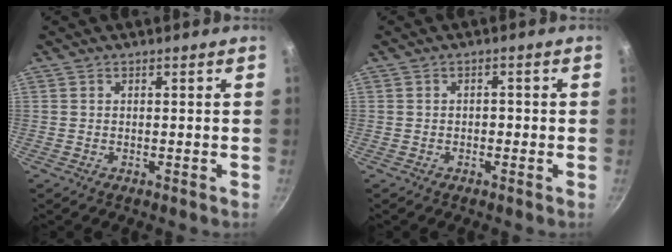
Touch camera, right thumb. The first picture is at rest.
{"total": 1.3, "force": [-0.4, 0.9, 0.8], "torque": [0.001, 0.005, -0.010]}